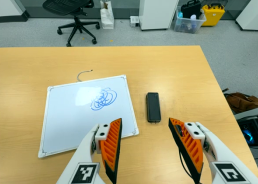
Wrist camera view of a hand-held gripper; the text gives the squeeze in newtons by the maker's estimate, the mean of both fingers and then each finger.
{"total": 0.0}